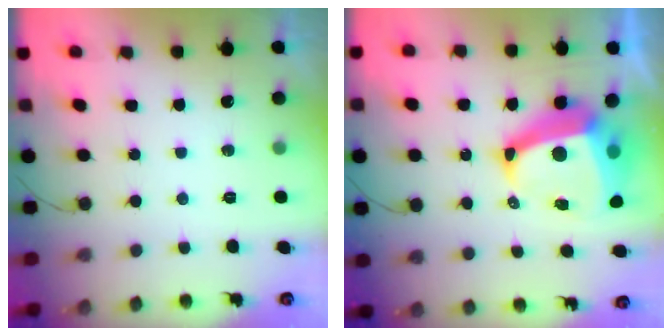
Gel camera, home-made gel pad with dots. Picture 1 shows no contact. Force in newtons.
{"total": 15.6, "press": 15.5, "slide": 1.9}